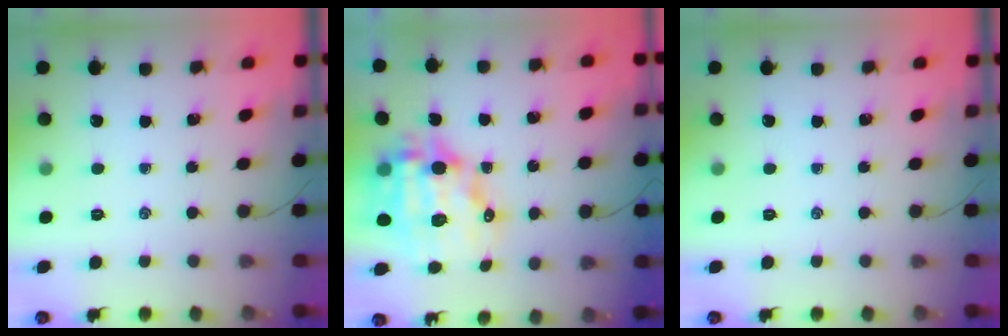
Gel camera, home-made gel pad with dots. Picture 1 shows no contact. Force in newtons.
{"total": 15.0, "press": 14.6, "slide": 3.4}
{"total": 0.0}